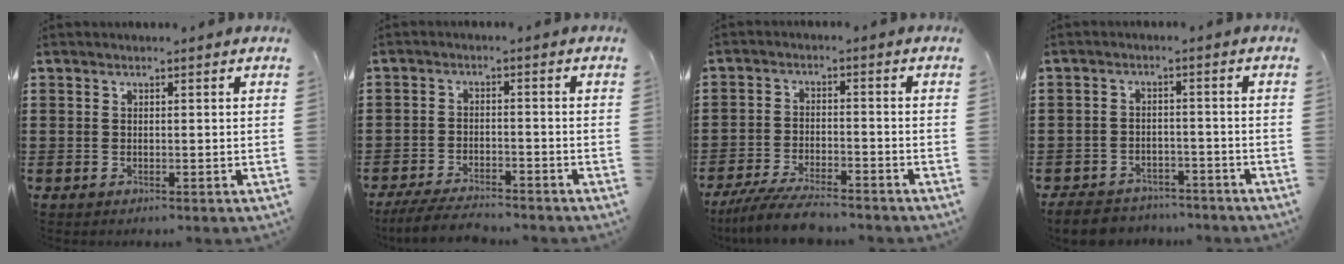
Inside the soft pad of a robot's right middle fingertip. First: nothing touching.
{"total": 4.6, "force": [-4.3, 0.6, 1.5], "torque": [-0.038, -0.005, -0.088]}
{"total": 6.2, "force": [-5.6, 0.7, 2.7], "torque": [-0.060, -0.007, -0.107]}
{"total": 4.4, "force": [-4.2, 1.1, 0.6], "torque": [-0.025, 0.003, -0.089]}